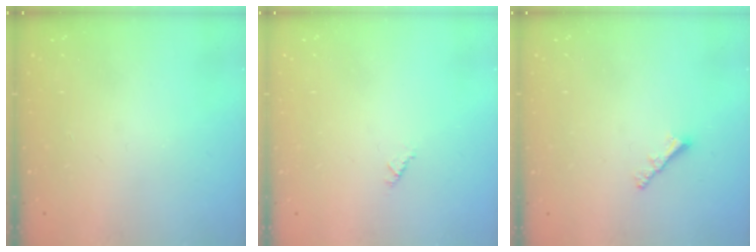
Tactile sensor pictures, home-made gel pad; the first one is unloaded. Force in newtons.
{"total": 0.6, "press": 0.6, "slide": 0.2}
{"total": 1.9, "press": 1.8, "slide": 0.5}